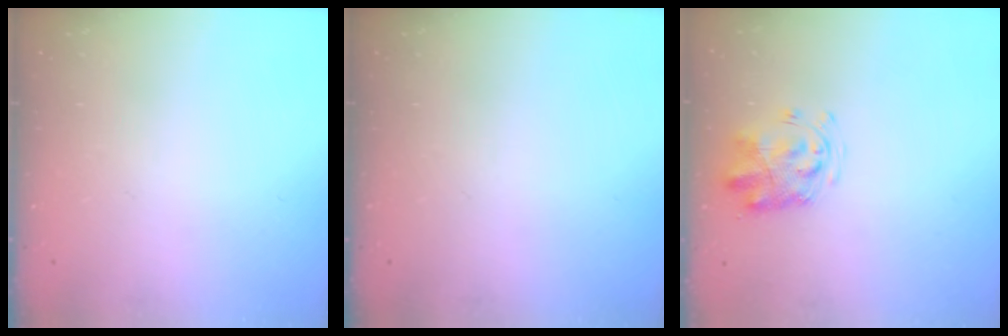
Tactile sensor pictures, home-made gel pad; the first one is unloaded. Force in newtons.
{"total": 0.0}
{"total": 3.3, "press": 3.2, "slide": 0.8}